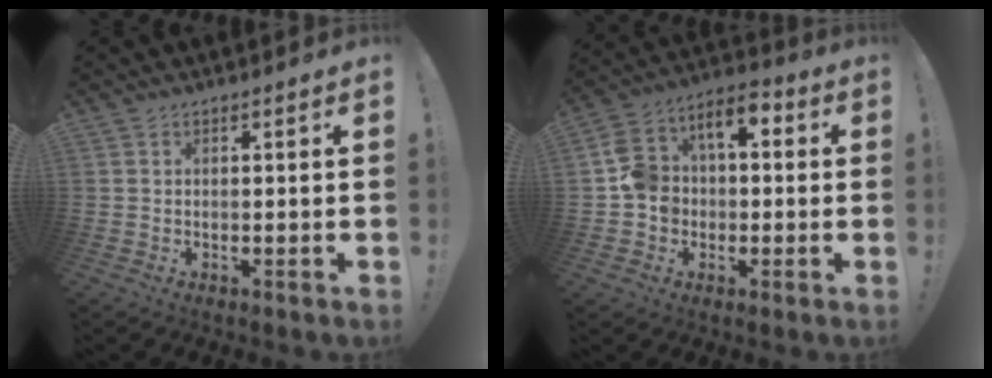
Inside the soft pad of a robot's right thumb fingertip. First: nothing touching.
{"total": 10.9, "force": [-0.4, 9.6, 5.1], "torque": [-0.085, 0.024, 0.000]}